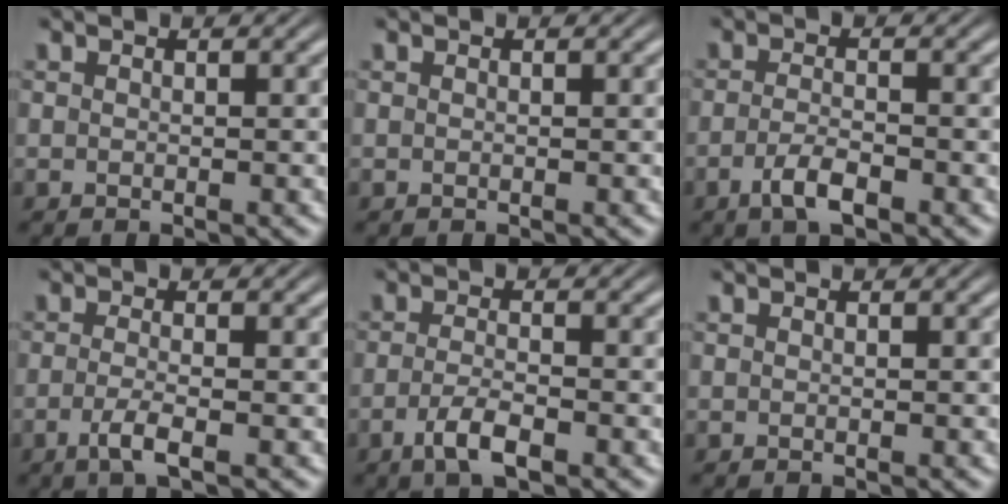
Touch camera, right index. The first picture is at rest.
{"total": 0.0}
{"total": 2.7, "force": [-2.0, 0.3, 1.9], "torque": [-0.037, -0.012, -0.029]}
{"total": 2.4, "force": [-1.4, -0.2, 1.9], "torque": [-0.047, -0.018, -0.019]}
{"total": 3.1, "force": [-2.0, 0.4, 2.2], "torque": [-0.046, -0.016, -0.027]}
{"total": 0.0}